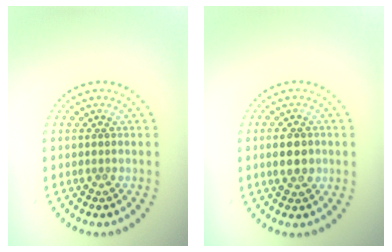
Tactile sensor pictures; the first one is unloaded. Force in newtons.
{"total": 2.6, "press": 2.6, "slide": 0.0}